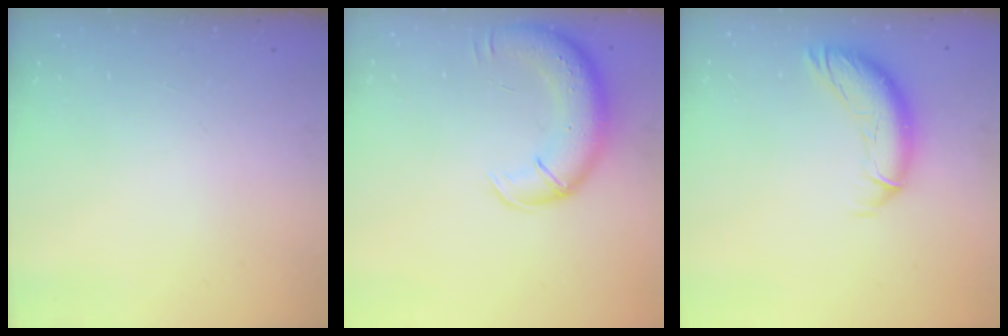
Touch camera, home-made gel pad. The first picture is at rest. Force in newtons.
{"total": 13.4, "press": 12.9, "slide": 3.5}
{"total": 12.6, "press": 12.4, "slide": 1.8}